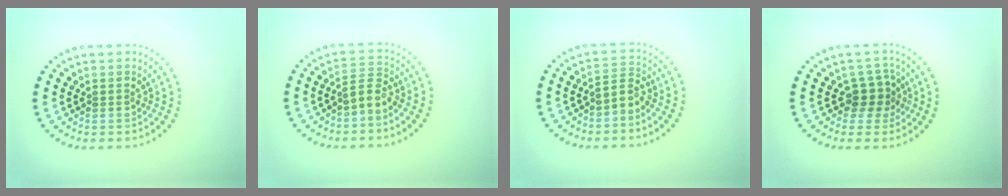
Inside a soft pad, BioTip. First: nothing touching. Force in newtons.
{"total": 2.0, "press": 1.4, "slide": 1.4}
{"total": 2.1, "press": 1.4, "slide": 1.6}
{"total": 2.5, "press": 2.0, "slide": 1.4}